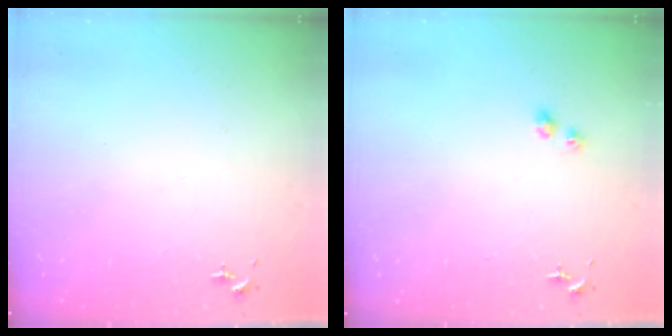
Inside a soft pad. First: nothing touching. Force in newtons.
{"total": 4.3, "press": 4.3, "slide": 0.4}